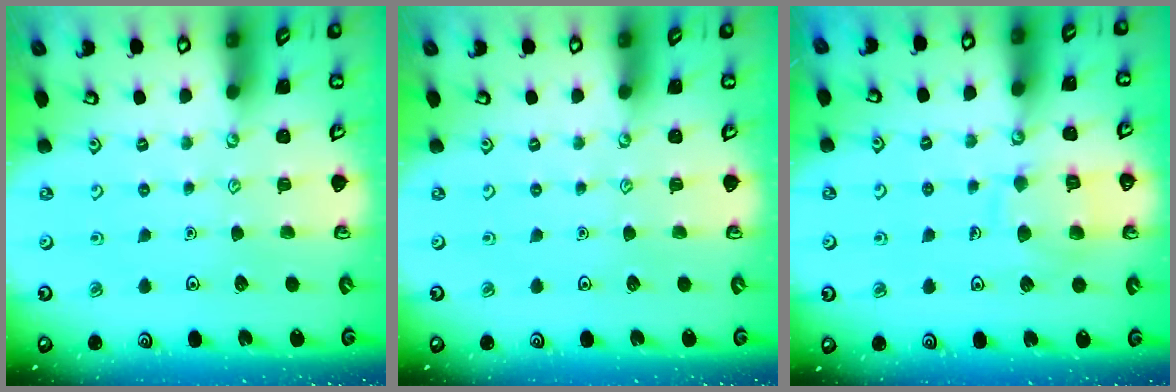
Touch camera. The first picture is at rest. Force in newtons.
{"total": 0.0}
{"total": 9.7, "press": 9.6, "slide": 0.8}